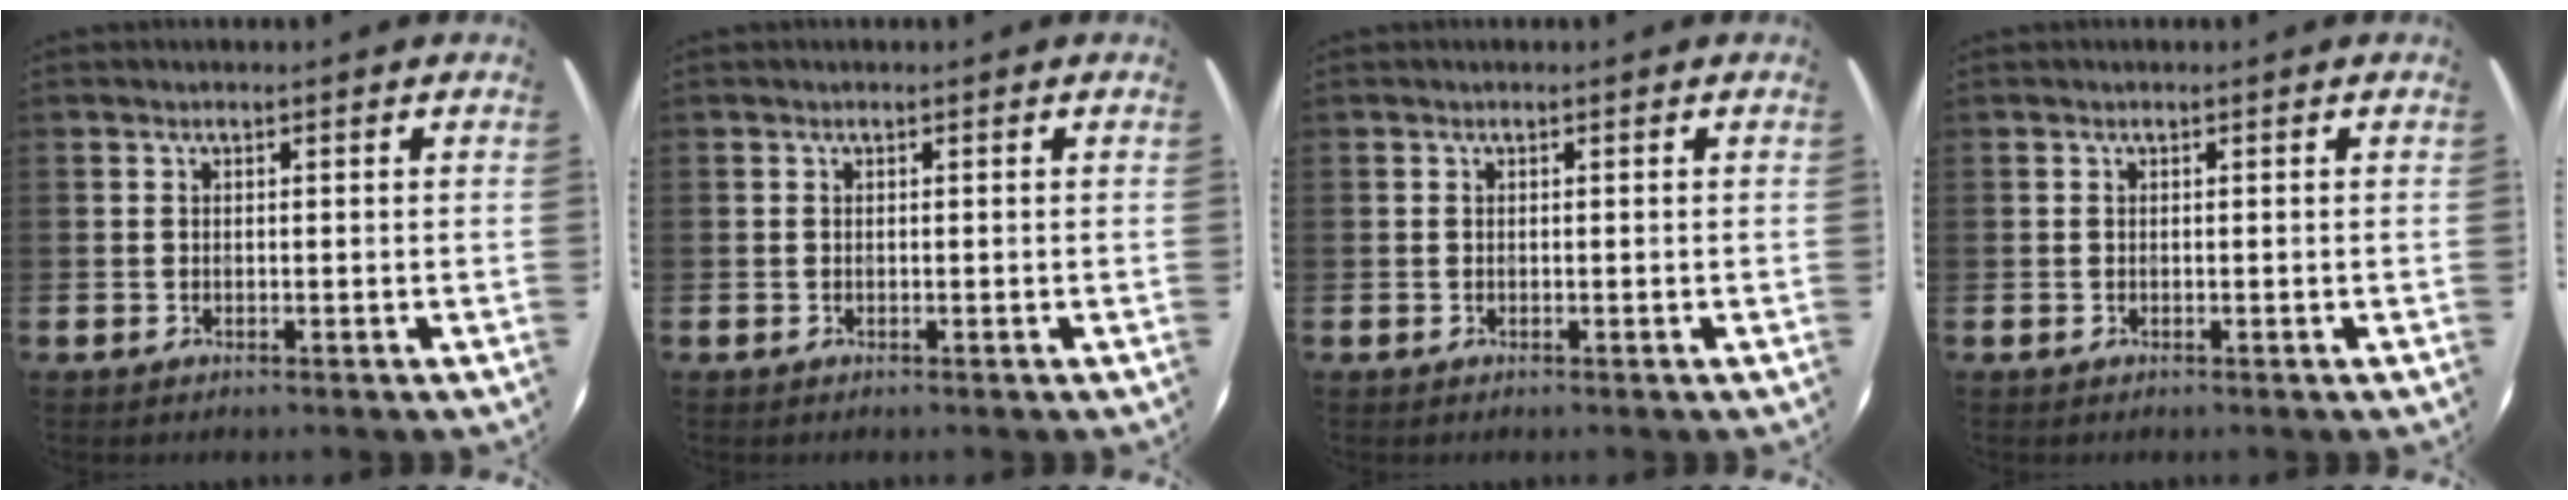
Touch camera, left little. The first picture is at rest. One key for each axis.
{"total": 0.0}
{"total": 0.0}
{"total": 0.0}